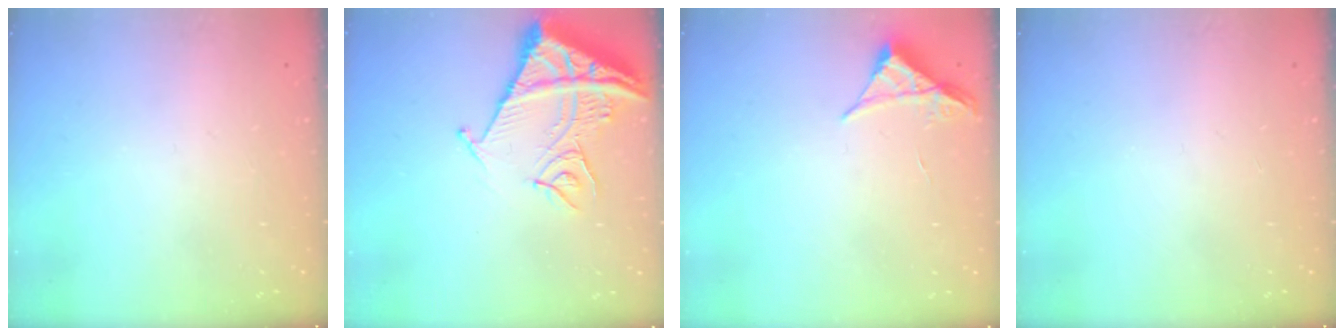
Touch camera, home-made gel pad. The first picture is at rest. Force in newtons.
{"total": 14.1, "press": 14.0, "slide": 1.6}
{"total": 3.9, "press": 3.8, "slide": 0.5}
{"total": 0.0}